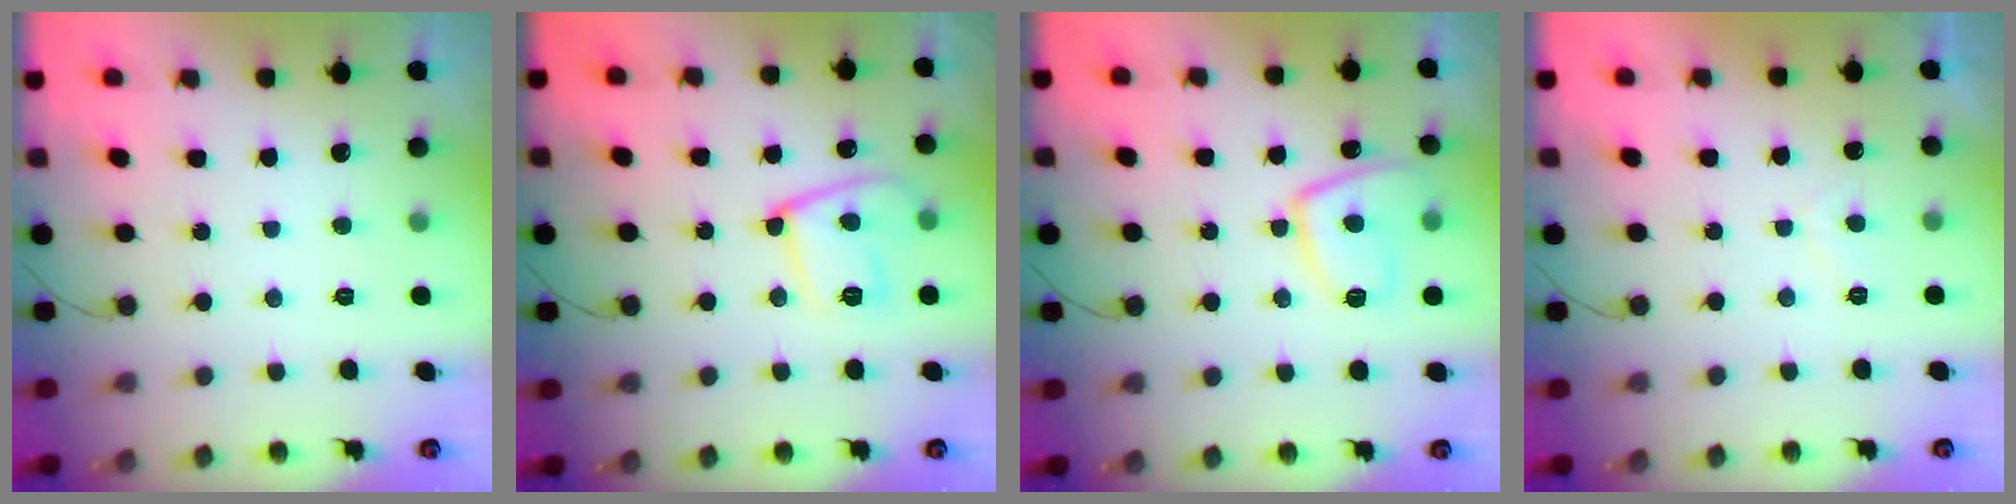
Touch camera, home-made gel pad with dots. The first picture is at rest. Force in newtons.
{"total": 14.1, "press": 14.1, "slide": 1.3}
{"total": 10.7, "press": 10.6, "slide": 1.2}
{"total": 0.9, "press": 0.7, "slide": 0.6}